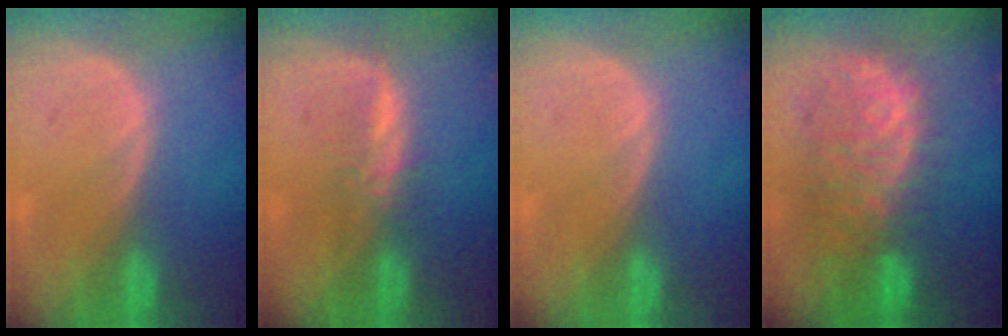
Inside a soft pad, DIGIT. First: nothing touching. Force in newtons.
{"total": 2.8, "press": 2.7, "slide": 0.5}
{"total": 0.0}
{"total": 11.0, "press": 9.6, "slide": 5.4}